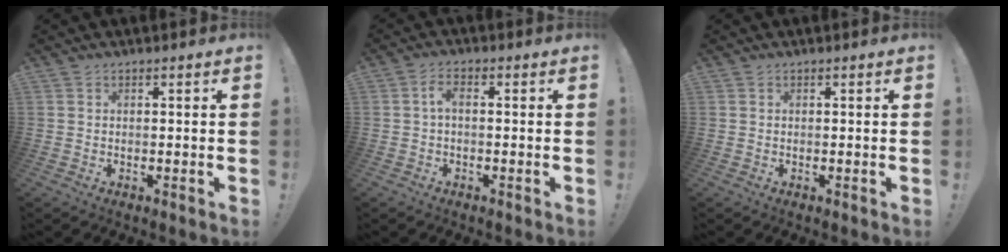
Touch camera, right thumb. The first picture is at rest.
{"total": 3.2, "force": [-0.2, 1.2, 3.0], "torque": [-0.070, 0.009, -0.006]}
{"total": 0.0}